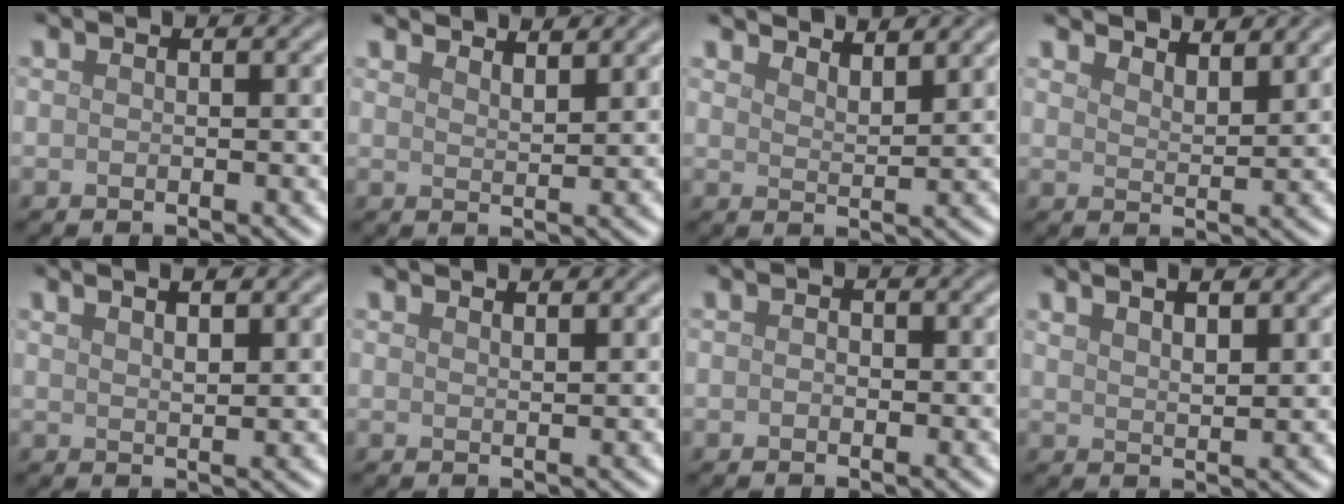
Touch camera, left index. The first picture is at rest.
{"total": 3.9, "force": [3.5, 0.8, 1.4], "torque": [-0.008, 0.012, 0.040]}
{"total": 4.3, "force": [4.0, 0.7, 1.3], "torque": [-0.018, 0.005, 0.051]}
{"total": 4.9, "force": [4.6, 0.9, 1.6], "torque": [-0.021, 0.005, 0.056]}
{"total": 3.1, "force": [2.0, 0.9, 2.2], "torque": [-0.014, 0.006, 0.018]}
{"total": 1.9, "force": [1.7, 0.3, 0.7], "torque": [-0.004, 0.006, 0.016]}
{"total": 0.8, "force": [0.1, 0.6, 0.5], "torque": [-0.008, -0.003, -0.003]}
{"total": 3.6, "force": [2.5, 1.1, 2.4], "torque": [-0.019, 0.008, 0.026]}